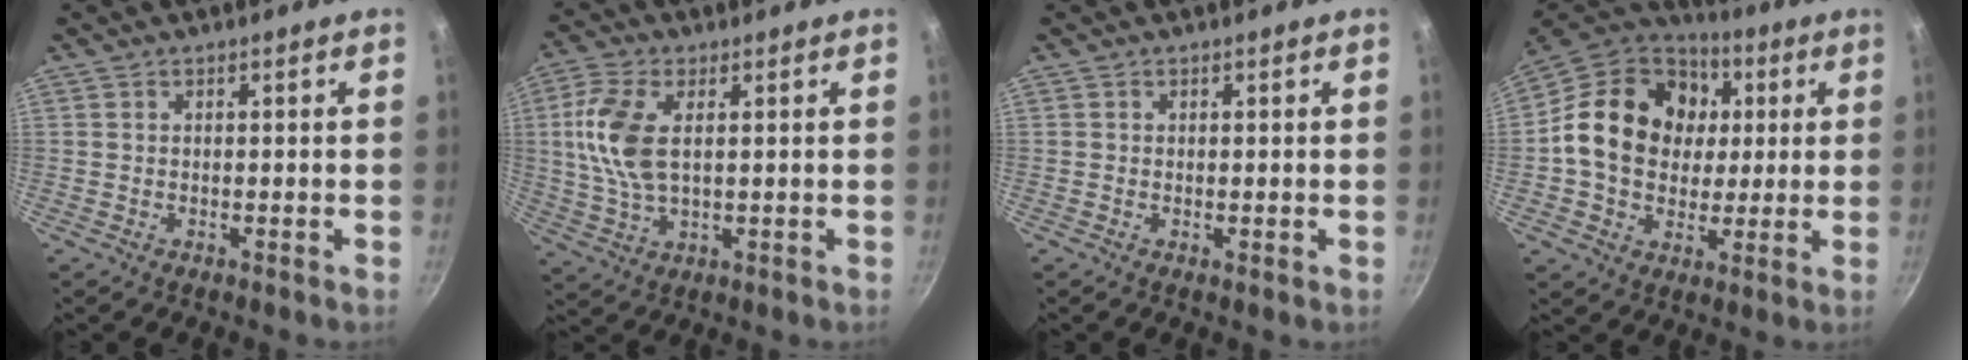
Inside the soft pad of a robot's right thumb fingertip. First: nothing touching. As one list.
[{"total": 10.9, "force": [2.0, 5.7, 9.0], "torque": [-0.187, 0.006, 0.038]}, {"total": 0.0}, {"total": 20.8, "force": [2.8, 16.6, 12.2], "torque": [-0.192, 0.022, 0.039]}]